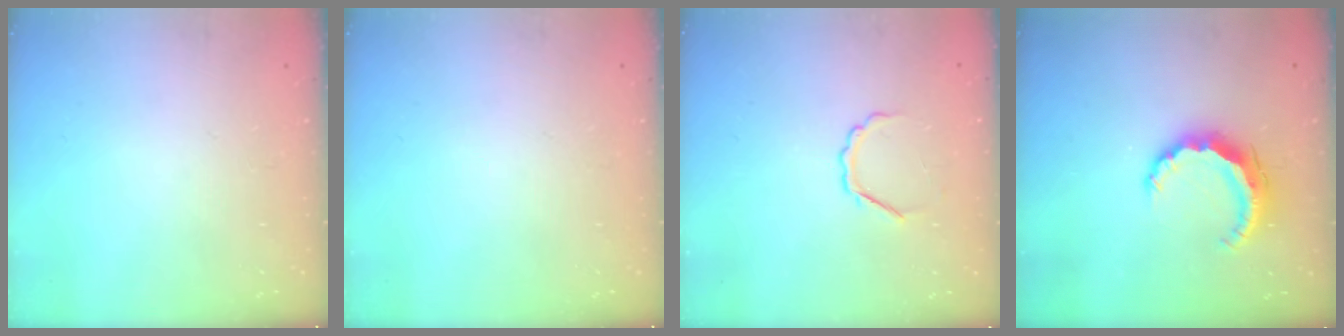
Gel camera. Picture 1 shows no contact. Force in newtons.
{"total": 0.0}
{"total": 4.1, "press": 4.0, "slide": 0.5}
{"total": 7.9, "press": 7.9, "slide": 0.8}